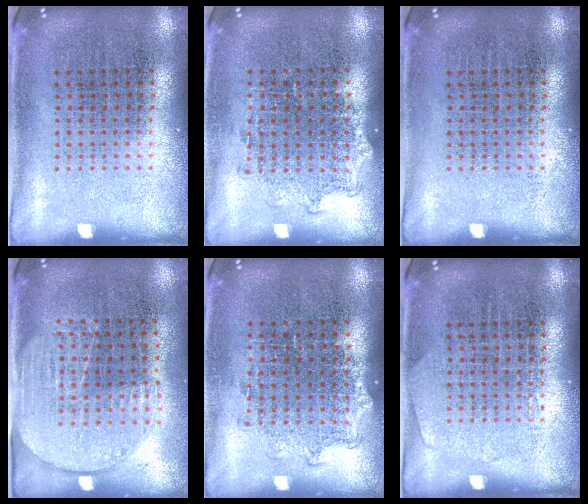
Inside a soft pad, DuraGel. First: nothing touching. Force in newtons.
{"total": 1.1, "press": 1.0, "slide": 0.4}
{"total": 0.0}
{"total": 1.6, "press": 1.4, "slide": 0.7}
{"total": 1.1, "press": 1.0, "slide": 0.4}
{"total": 0.6, "press": 0.6, "slide": 0.1}